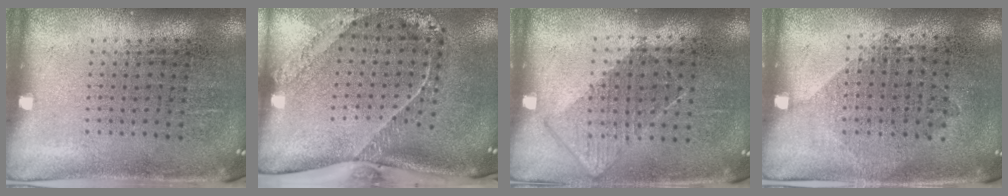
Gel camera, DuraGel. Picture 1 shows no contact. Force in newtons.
{"total": 2.6, "press": 1.7, "slide": 1.9}
{"total": 0.9, "press": 0.7, "slide": 0.4}
{"total": 1.0, "press": 0.9, "slide": 0.5}